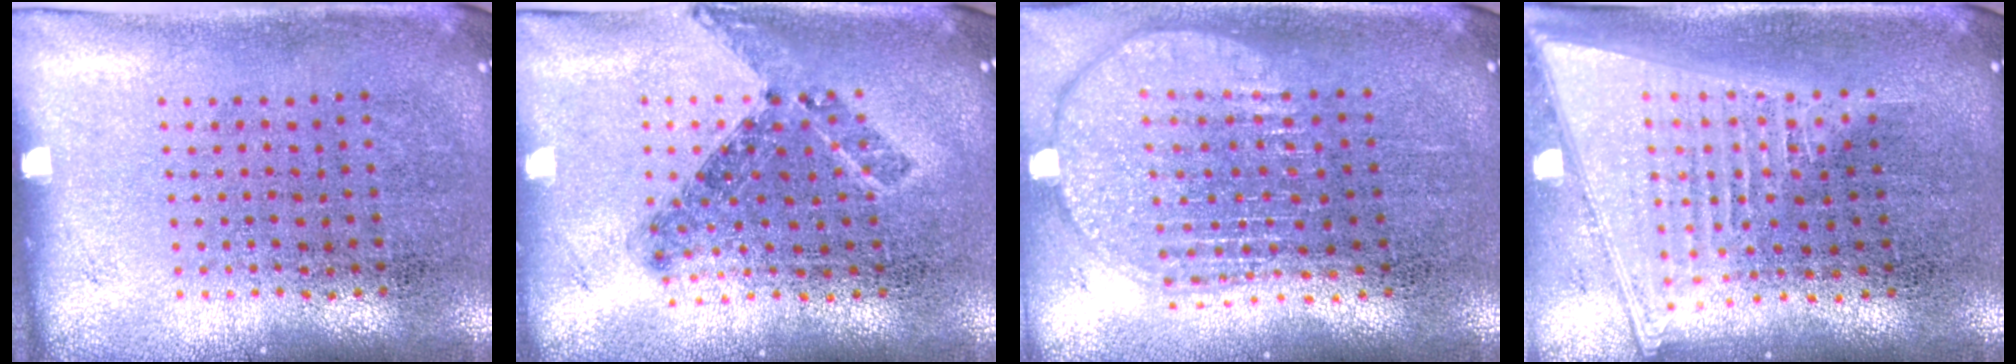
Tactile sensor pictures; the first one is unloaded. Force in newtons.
{"total": 0.8, "press": 0.7, "slide": 0.4}
{"total": 1.9, "press": 1.7, "slide": 1.0}
{"total": 2.0, "press": 1.7, "slide": 1.0}